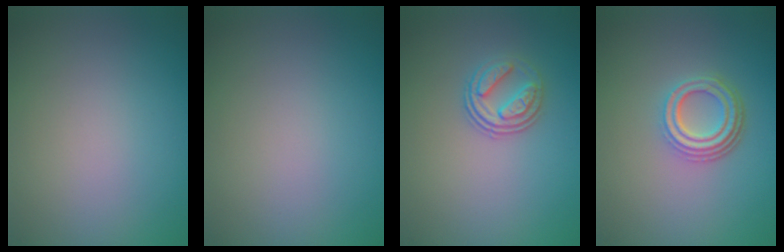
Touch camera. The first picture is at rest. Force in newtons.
{"total": 0.0}
{"total": 3.0, "press": 2.5, "slide": 1.6}
{"total": 4.2, "press": 3.1, "slide": 2.7}